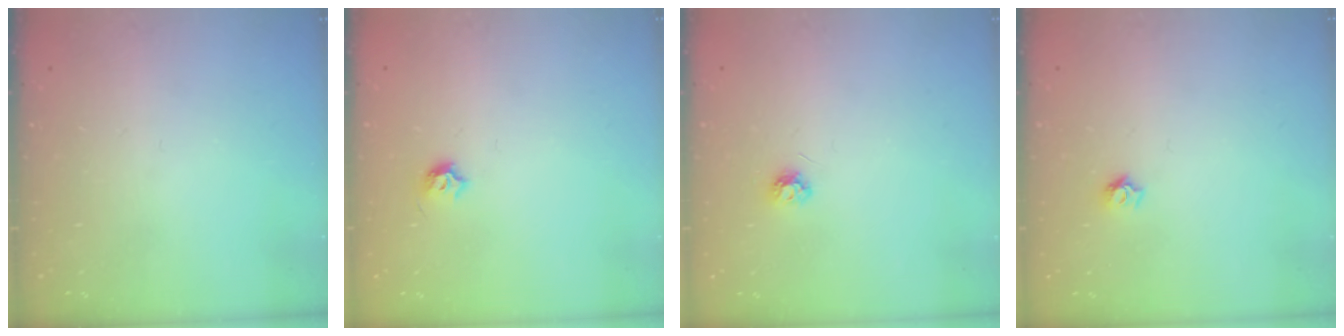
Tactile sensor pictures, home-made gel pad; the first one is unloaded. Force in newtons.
{"total": 4.5, "press": 4.3, "slide": 1.0}
{"total": 3.8, "press": 3.8, "slide": 0.5}
{"total": 5.5, "press": 5.5, "slide": 0.5}